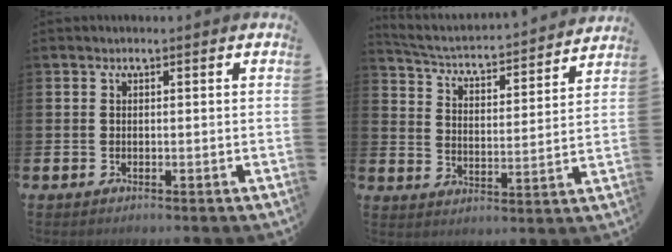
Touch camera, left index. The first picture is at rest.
{"total": 4.2, "force": [4.0, 0.7, 1.0], "torque": [-0.042, -0.044, 0.058]}